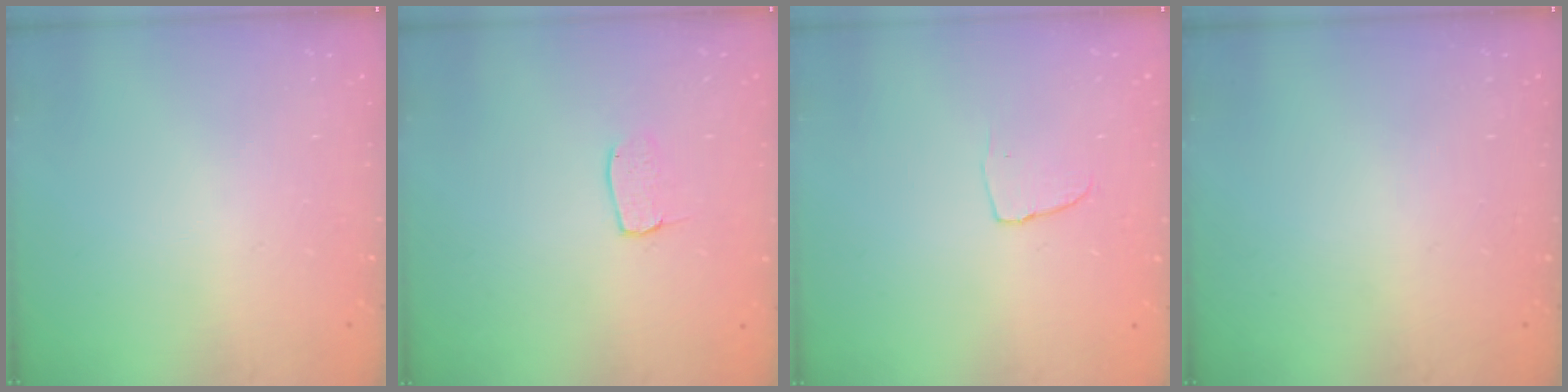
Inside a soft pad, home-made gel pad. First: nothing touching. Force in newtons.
{"total": 3.9, "press": 3.9, "slide": 0.2}
{"total": 4.3, "press": 4.3, "slide": 0.3}
{"total": 0.0}